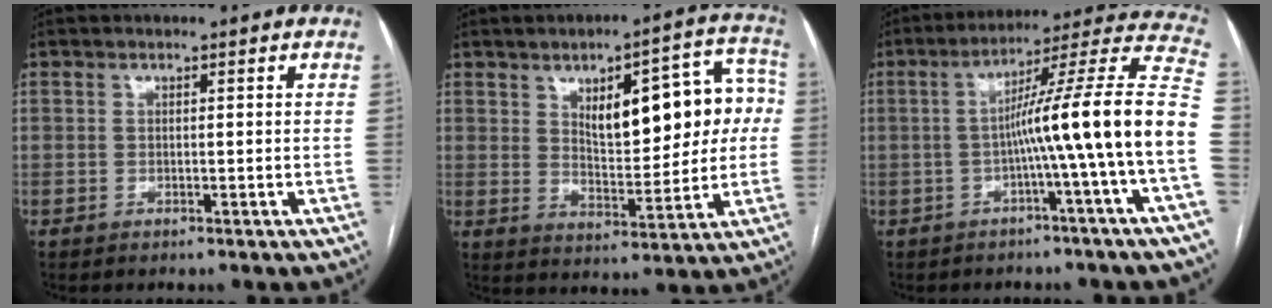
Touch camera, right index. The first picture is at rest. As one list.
[{"total": 15.4, "force": [3.2, 6.0, 13.8], "torque": [-0.179, 0.037, 0.056]}, {"total": 16.3, "force": [-3.1, -2.6, 15.8], "torque": [-0.218, 0.026, -0.059]}]